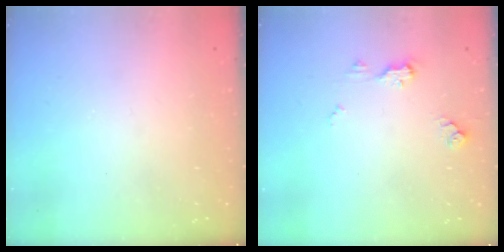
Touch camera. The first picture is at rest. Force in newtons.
{"total": 7.0, "press": 6.9, "slide": 0.6}